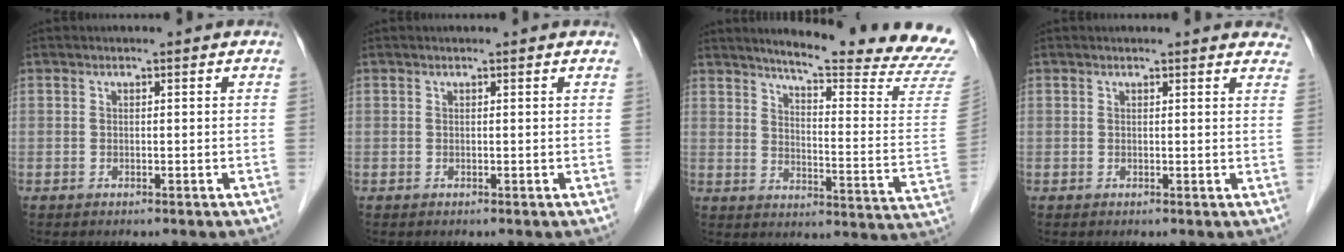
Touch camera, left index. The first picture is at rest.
{"total": 0.8, "force": [0.7, 0.3, 0.1], "torque": [-0.001, 0.007, 0.010]}
{"total": 22.5, "force": [20.5, -0.7, 9.1], "torque": [-0.124, -0.118, 0.247]}
{"total": 8.0, "force": [7.4, 2.3, 1.5], "torque": [0.022, -0.003, 0.057]}